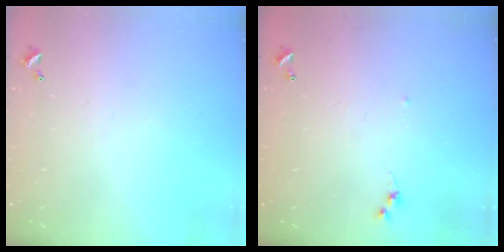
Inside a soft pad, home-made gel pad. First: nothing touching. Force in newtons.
{"total": 6.0, "press": 6.0, "slide": 0.7}